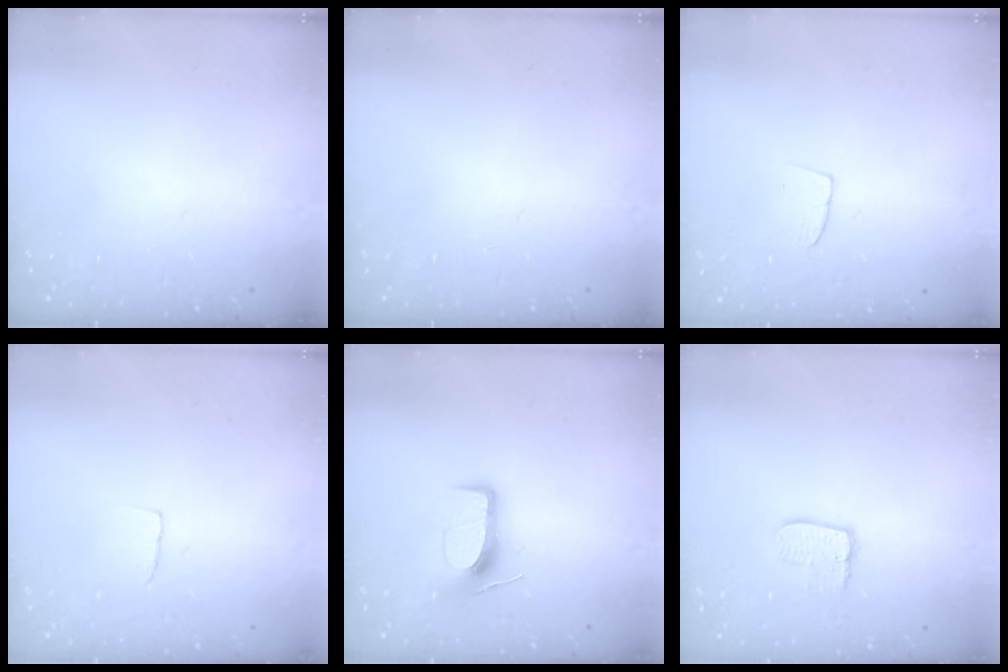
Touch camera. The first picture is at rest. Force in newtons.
{"total": 0.0}
{"total": 5.2, "press": 5.2, "slide": 0.4}
{"total": 2.4, "press": 2.4, "slide": 0.1}
{"total": 10.9, "press": 10.9, "slide": 0.2}
{"total": 8.0, "press": 8.0, "slide": 0.7}